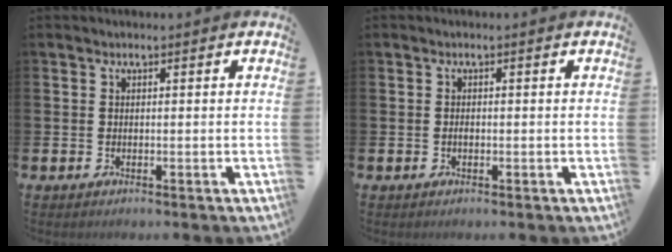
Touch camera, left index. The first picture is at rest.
{"total": 0.7, "force": [-0.2, 0.4, 0.6], "torque": [-0.007, 0.000, -0.006]}